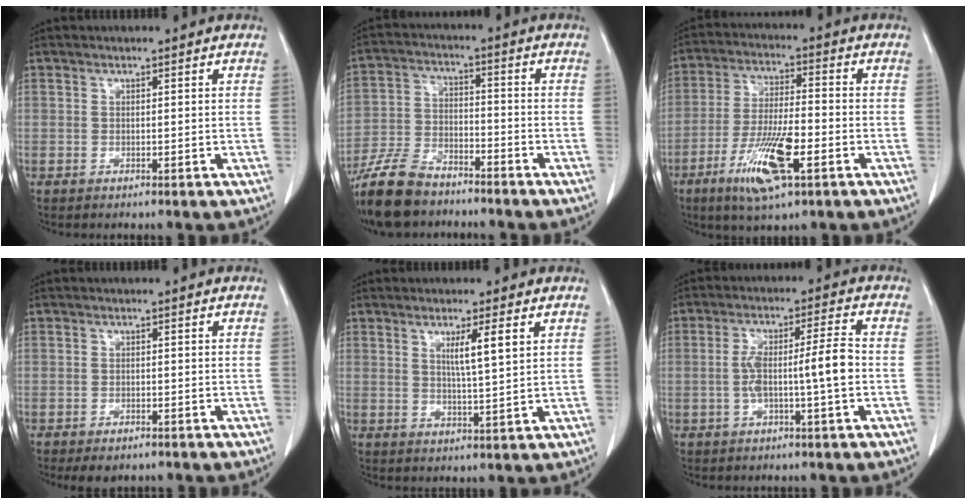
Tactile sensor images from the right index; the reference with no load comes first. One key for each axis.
{"total": 10.7, "fx": -8.7, "fy": 3.9, "fz": 4.8, "tx": -0.102, "ty": -0.017, "tz": -0.166}
{"total": 11.5, "fx": -5.2, "fy": 2.1, "fz": 10.1, "tx": -0.196, "ty": -0.017, "tz": -0.091}
{"total": 2.7, "fx": -1.9, "fy": 1.3, "fz": 1.3, "tx": -0.017, "ty": -0.001, "tz": -0.022}
{"total": 4.9, "fx": 2.0, "fy": -0.2, "fz": 4.4, "tx": -0.075, "ty": -0.007, "tz": 0.035}
{"total": 7.5, "fx": -1.2, "fy": 0.1, "fz": 7.4, "tx": -0.141, "ty": 0.018, "tz": -0.018}